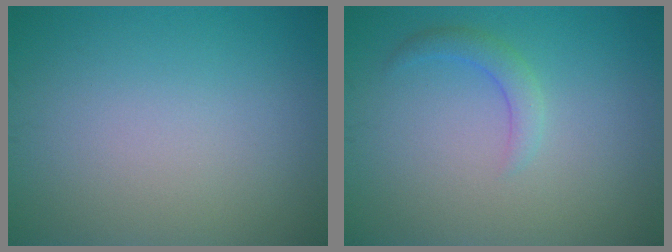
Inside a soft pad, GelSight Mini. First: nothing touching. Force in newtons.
{"total": 1.7, "press": 1.7, "slide": 0.1}